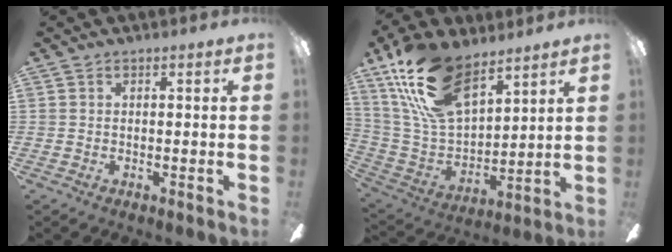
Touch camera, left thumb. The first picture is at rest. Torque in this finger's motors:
{"motor_torque": [0.32, 0.35, 1.62, -1.15, 0.33]}